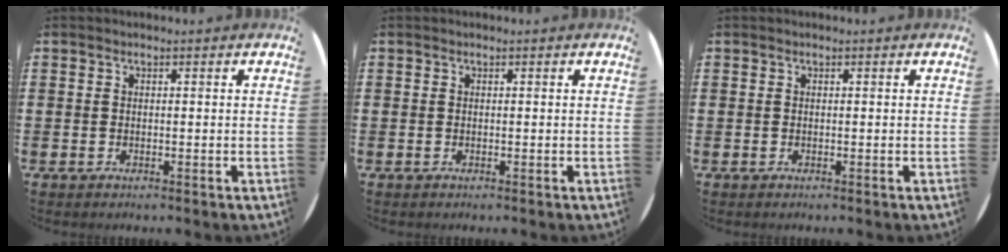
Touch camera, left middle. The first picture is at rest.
{"total": 0.0}
{"total": 0.0}